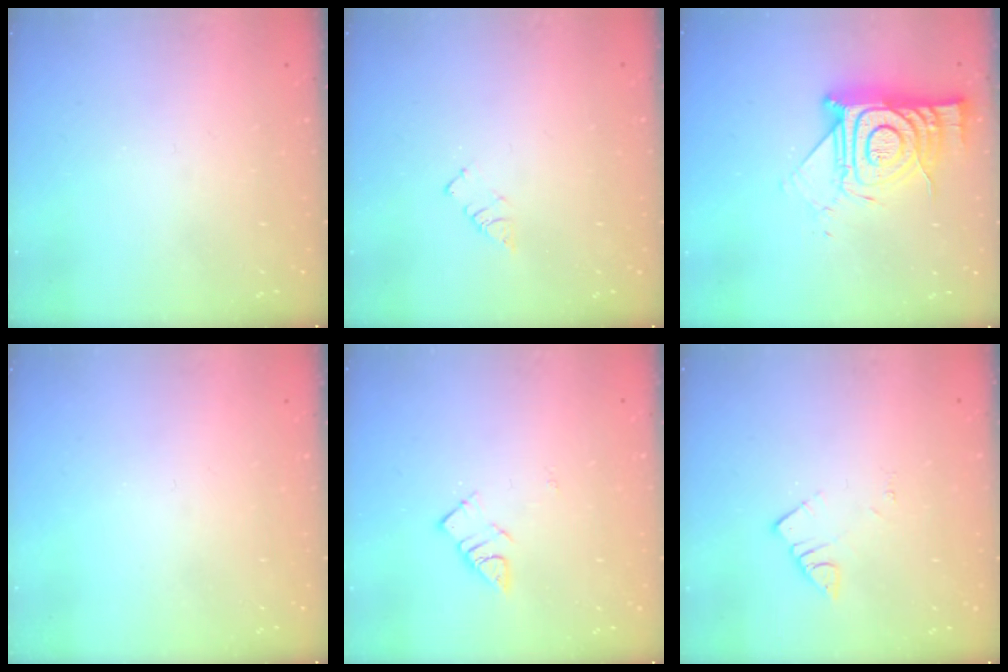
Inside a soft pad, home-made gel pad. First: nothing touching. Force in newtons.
{"total": 2.9, "press": 2.9, "slide": 0.4}
{"total": 16.3, "press": 16.2, "slide": 1.5}
{"total": 0.0}
{"total": 5.0, "press": 5.0, "slide": 0.2}
{"total": 3.5, "press": 3.5, "slide": 0.2}